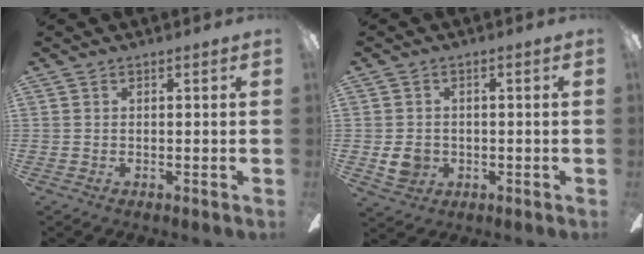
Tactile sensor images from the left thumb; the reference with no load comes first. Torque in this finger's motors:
{"motor_torque": [-0.35, 0.75, 0.14, -0.22, 0.00]}